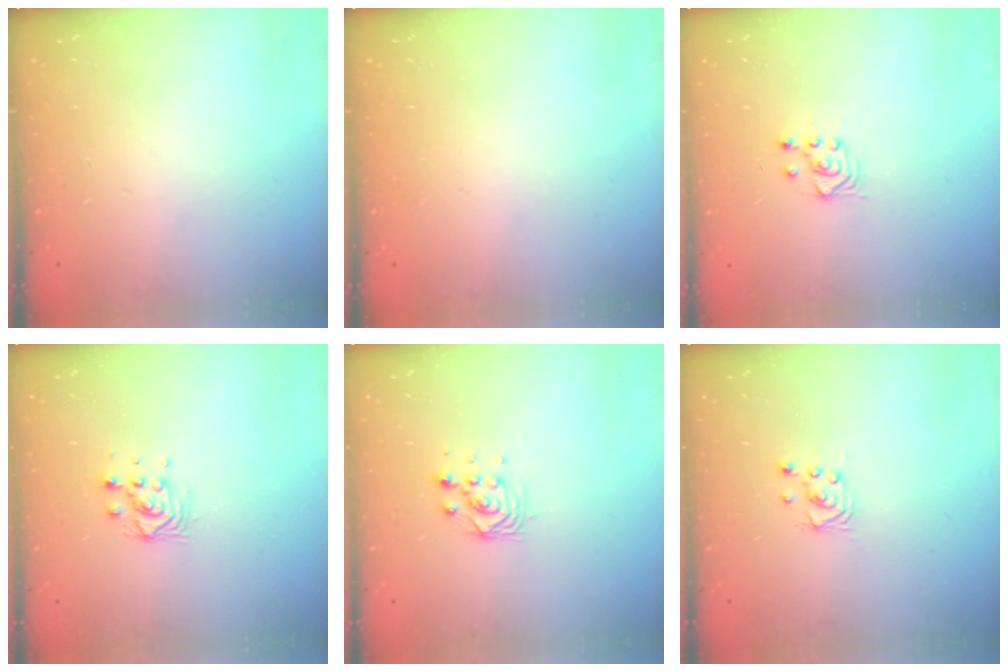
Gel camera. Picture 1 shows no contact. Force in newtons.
{"total": 0.0}
{"total": 3.4, "press": 3.1, "slide": 1.4}
{"total": 6.4, "press": 6.4, "slide": 0.2}
{"total": 2.9, "press": 2.8, "slide": 0.8}
{"total": 2.5, "press": 2.5, "slide": 0.2}